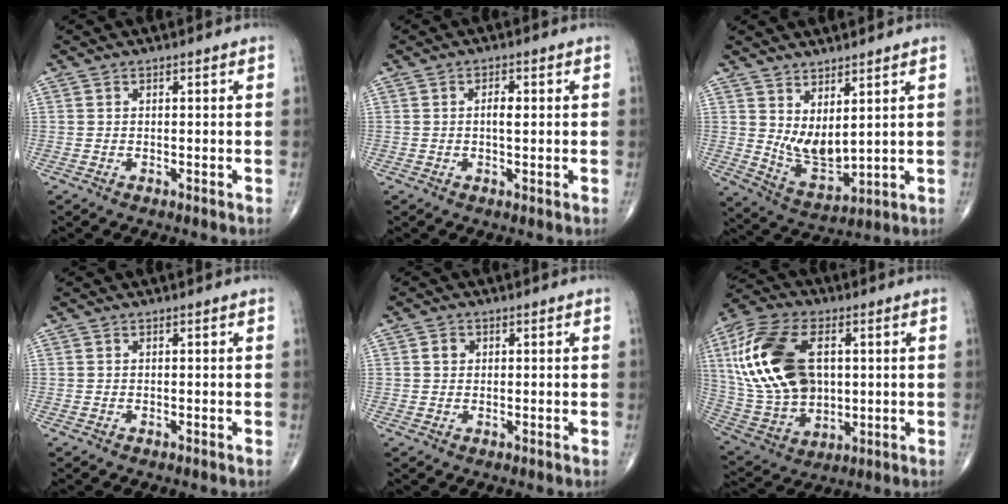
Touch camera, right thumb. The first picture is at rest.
{"total": 2.5, "force": [0.2, 1.0, 2.3], "torque": [-0.037, 0.001, 0.000]}
{"total": 8.2, "force": [3.0, 3.7, 6.7], "torque": [-0.109, -0.044, 0.073]}
{"total": 0.0}
{"total": 1.9, "force": [0.5, 1.6, 0.8], "torque": [-0.006, 0.001, 0.007]}
{"total": 22.0, "force": [4.3, 13.6, 16.7], "torque": [-0.332, -0.004, 0.086]}